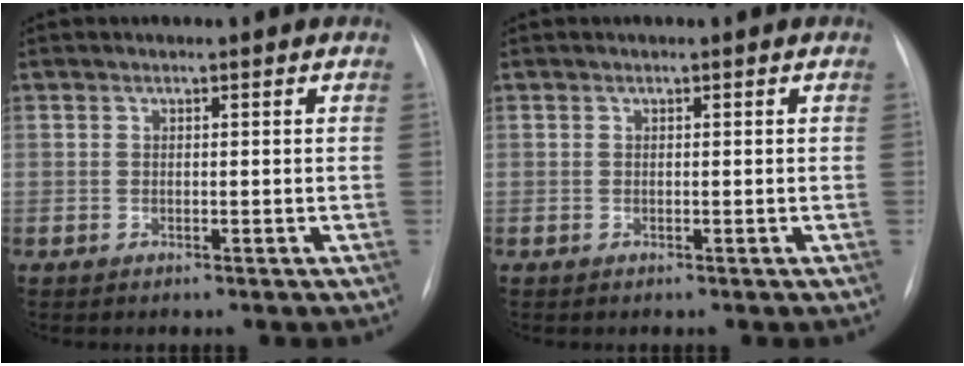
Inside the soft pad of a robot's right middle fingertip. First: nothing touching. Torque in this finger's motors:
{"motor_torque": [0.00, 0.00, 0.00, 0.00]}